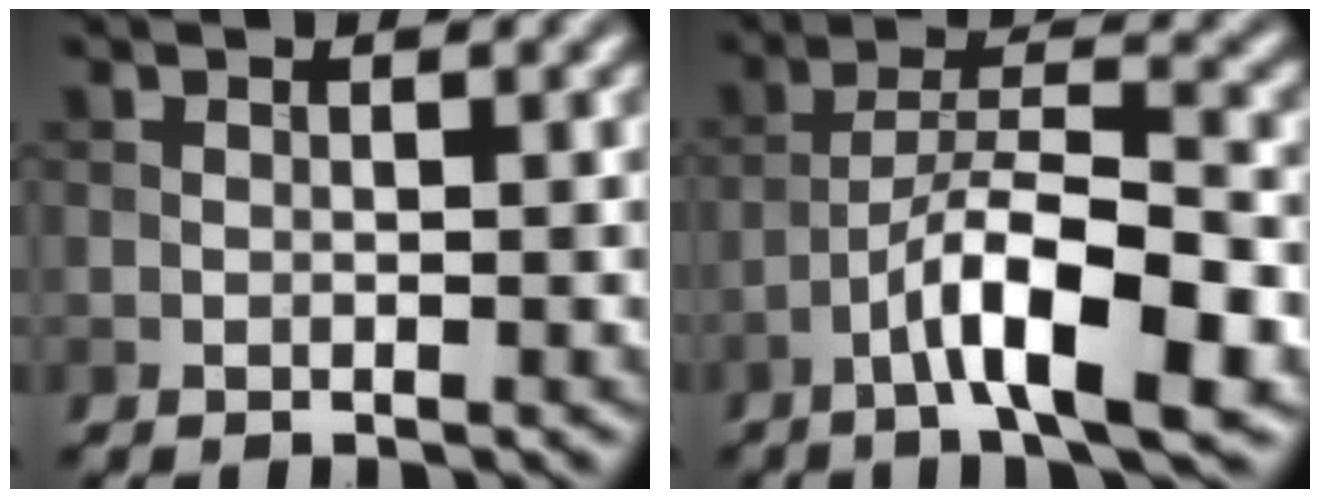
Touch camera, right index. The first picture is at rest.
{"total": 8.7, "force": [-4.2, 2.2, 7.2], "torque": [-0.120, 0.016, -0.074]}